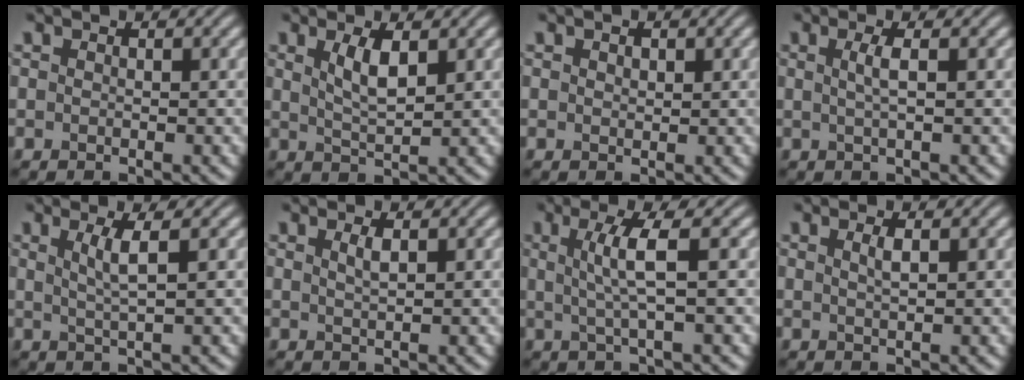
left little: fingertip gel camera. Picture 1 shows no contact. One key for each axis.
{"total": 2.8, "fx": 1.2, "fy": 0.9, "fz": 2.4, "tx": -0.049, "ty": -0.002, "tz": 0.025}
{"total": 0.8, "fx": 0.4, "fy": 0.5, "fz": 0.5, "tx": -0.008, "ty": -0.001, "tz": 0.007}
{"total": 1.8, "fx": 0.3, "fy": 0.5, "fz": 1.7, "tx": -0.034, "ty": 0.003, "tz": 0.002}
{"total": 2.5, "fx": 0.8, "fy": 0.5, "fz": 2.4, "tx": -0.042, "ty": -0.001, "tz": 0.013}
{"total": 1.2, "fx": 0.6, "fy": 0.3, "fz": 1.0, "tx": -0.017, "ty": 0.002, "tz": 0.009}
{"total": 3.6, "fx": 0.5, "fy": 0.6, "fz": 3.5, "tx": -0.068, "ty": -0.001, "tz": 0.011}
{"total": 1.3, "fx": 0.5, "fy": 0.4, "fz": 1.1, "tx": -0.018, "ty": 0.003, "tz": 0.007}